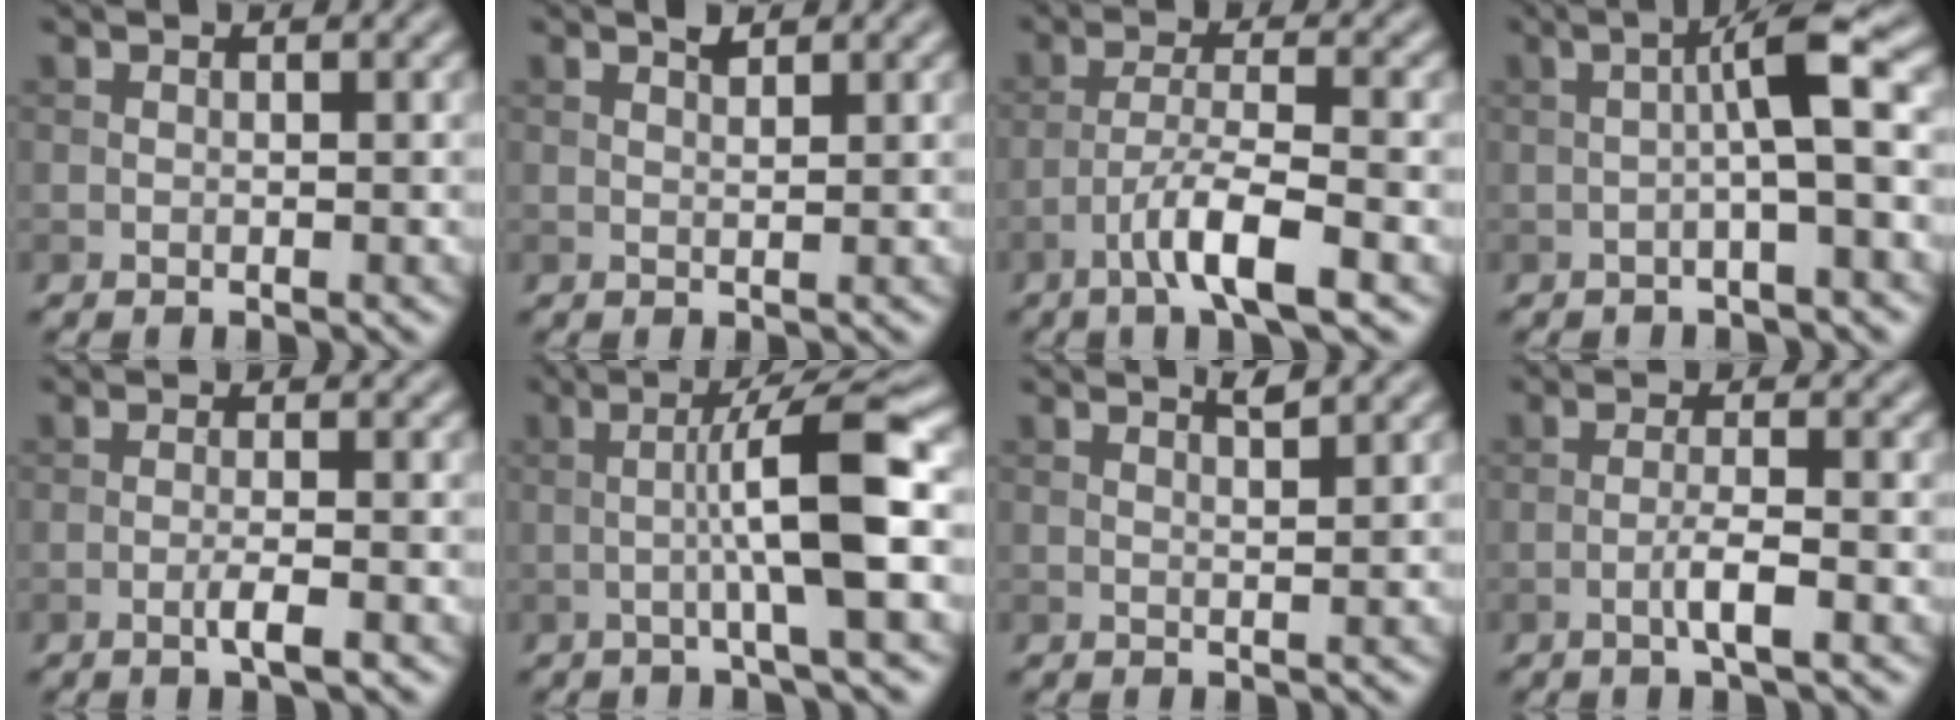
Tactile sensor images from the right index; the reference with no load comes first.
{"total": 1.1, "force": [0.9, 0.2, 0.6], "torque": [-0.015, 0.001, 0.016]}
{"total": 5.4, "force": [-2.9, 0.9, 4.5], "torque": [-0.078, 0.006, -0.056]}
{"total": 4.8, "force": [-0.2, 0.4, 4.8], "torque": [-0.076, 0.017, -0.013]}
{"total": 2.1, "force": [-0.8, 0.3, 1.9], "torque": [-0.030, 0.005, -0.020]}
{"total": 7.1, "force": [-0.4, 0.8, 7.0], "torque": [-0.114, 0.014, -0.012]}
{"total": 1.4, "force": [1.1, 0.2, 0.9], "torque": [-0.009, 0.004, 0.016]}
{"total": 2.5, "force": [-1.0, 0.2, 2.3], "torque": [-0.044, 0.006, -0.023]}